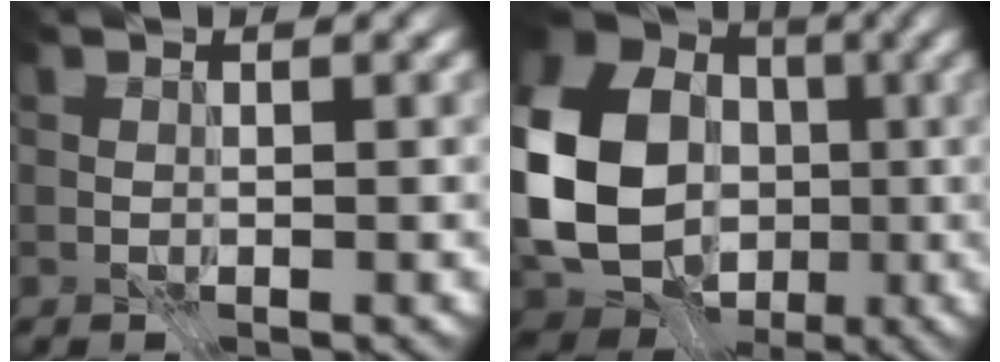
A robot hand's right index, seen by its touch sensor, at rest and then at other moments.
{"total": 18.1, "force": [-1.7, 15.3, 9.4], "torque": [-0.207, -0.014, -0.044]}